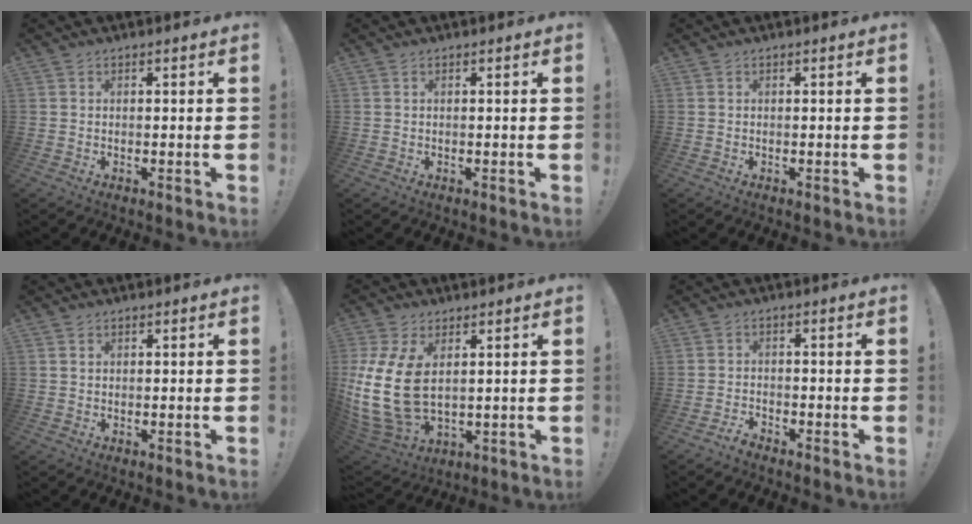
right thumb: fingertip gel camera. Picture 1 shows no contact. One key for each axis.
{"total": 0.0}
{"total": 0.0}
{"total": 0.9, "fx": 0.5, "fy": 0.6, "fz": 0.3, "tx": -0.002, "ty": 0.000, "tz": 0.009}
{"total": 16.1, "fx": 2.5, "fy": 10.1, "fz": 12.2, "tx": -0.259, "ty": -0.019, "tz": 0.054}
{"total": 2.5, "fx": -2.3, "fy": 0.2, "fz": 0.8, "tx": -0.013, "ty": 0.012, "tz": -0.041}